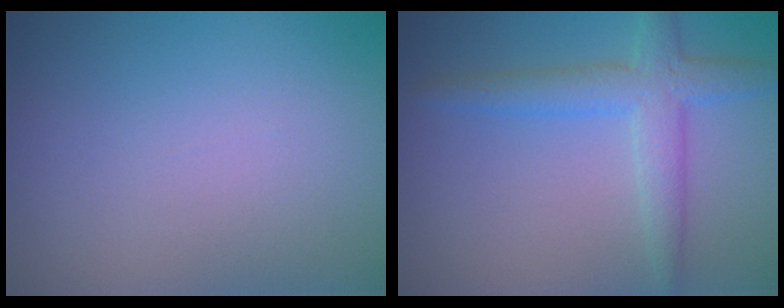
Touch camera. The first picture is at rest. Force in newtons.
{"total": 3.6, "press": 3.6, "slide": 0.1}